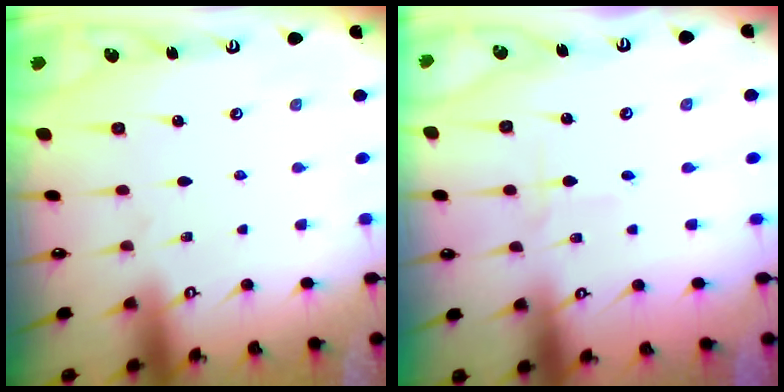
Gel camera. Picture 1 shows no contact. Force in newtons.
{"total": 2.2, "press": 2.2, "slide": 0.3}